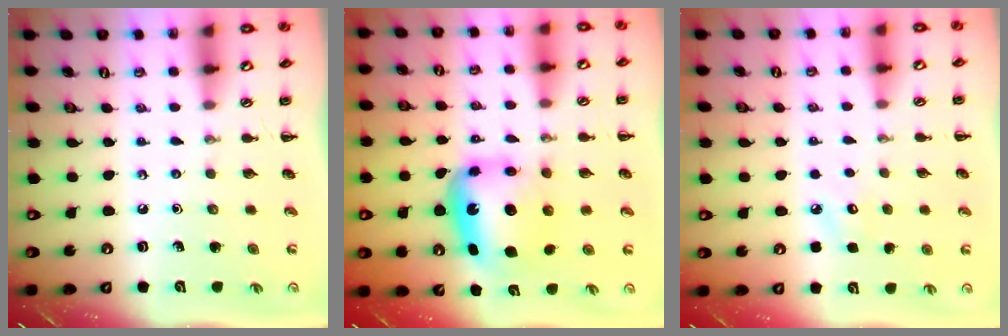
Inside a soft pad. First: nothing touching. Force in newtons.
{"total": 6.8, "press": 6.6, "slide": 1.9}
{"total": 6.0, "press": 5.9, "slide": 1.2}